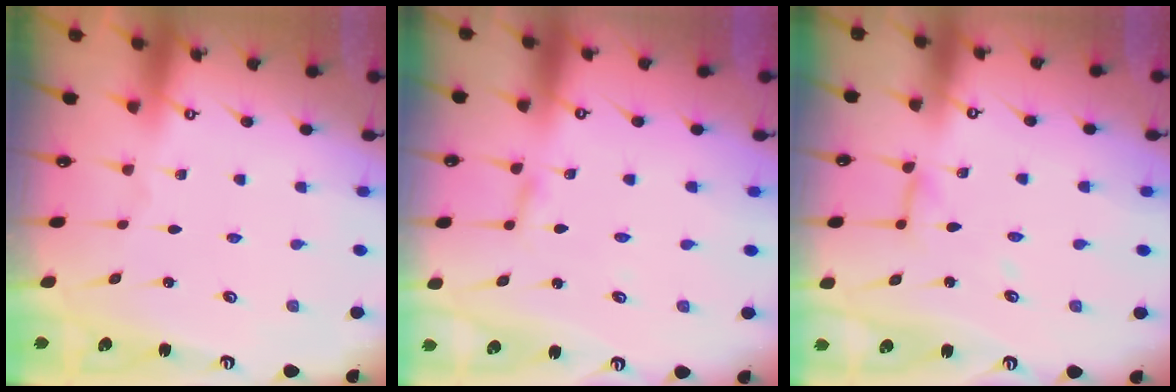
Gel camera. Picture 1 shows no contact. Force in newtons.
{"total": 2.0, "press": 2.0, "slide": 0.2}
{"total": 7.0, "press": 7.0, "slide": 0.5}